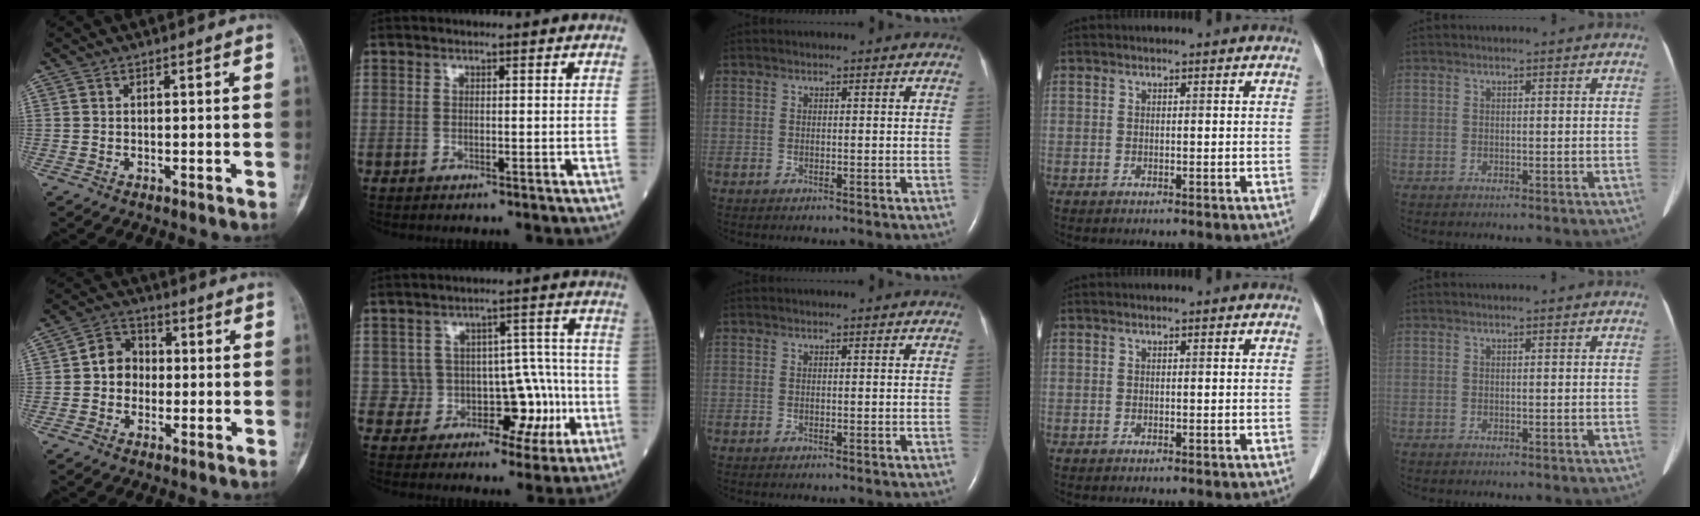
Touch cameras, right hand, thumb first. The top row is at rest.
{"thumb": {"total": 6.4, "force": [-0.3, 5.6, 3.0], "torque": [-0.019, 0.019, -0.020]}, "index": {"total": 7.8, "force": [-1.4, 6.4, 4.2], "torque": [-0.030, 0.033, -0.005]}}